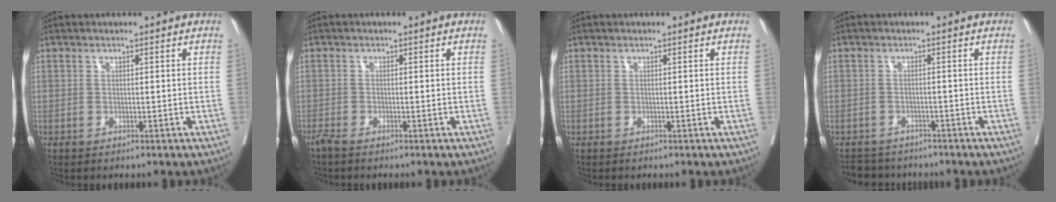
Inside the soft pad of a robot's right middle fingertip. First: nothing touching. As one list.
[{"total": 1.2, "force": [-1.1, -0.1, 0.6], "torque": [-0.018, -0.005, -0.025]}, {"total": 0.0}, {"total": 5.0, "force": [-4.8, 1.6, 0.2], "torque": [0.001, -0.003, -0.070]}]